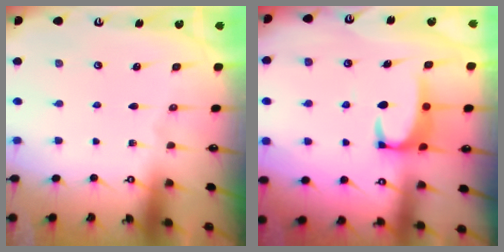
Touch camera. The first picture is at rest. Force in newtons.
{"total": 3.5, "press": 3.5, "slide": 0.4}